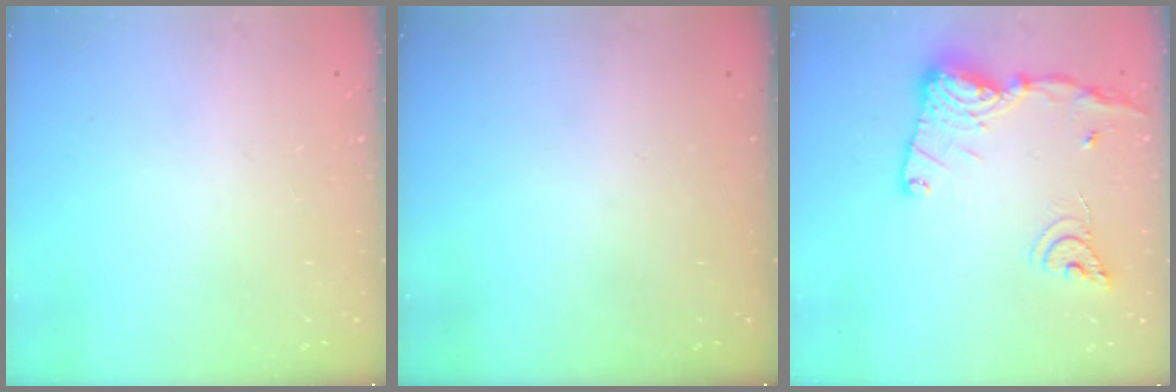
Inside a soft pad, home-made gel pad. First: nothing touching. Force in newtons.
{"total": 0.0}
{"total": 17.9, "press": 17.8, "slide": 1.6}